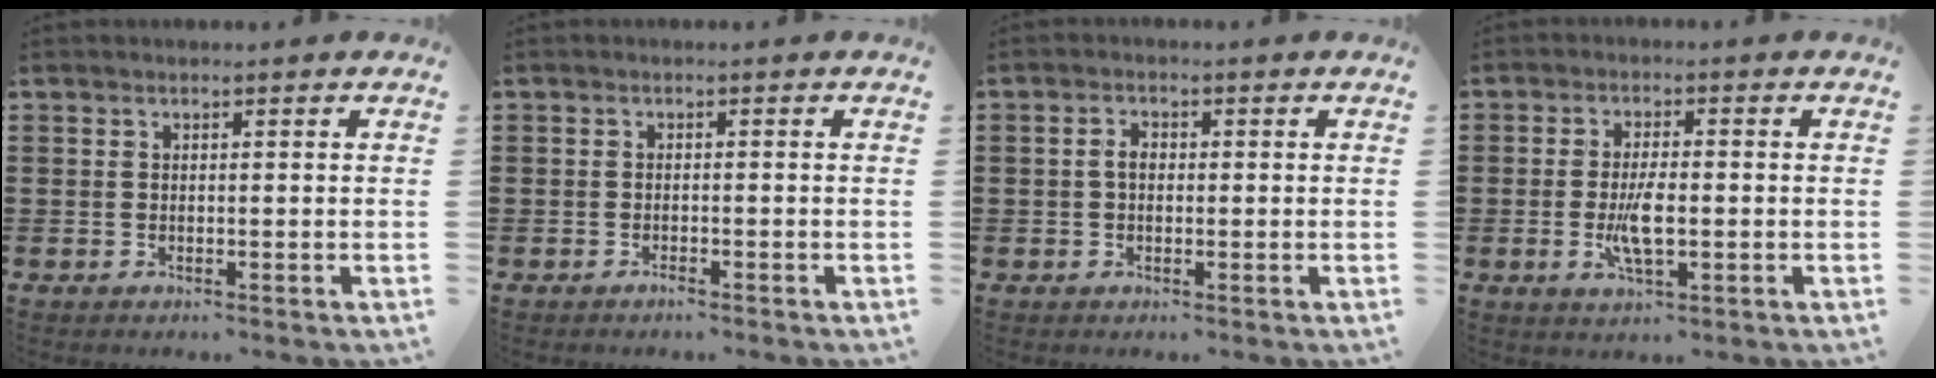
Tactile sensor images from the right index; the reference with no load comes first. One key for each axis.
{"total": 0.8, "fx": -0.8, "fy": 0.2, "fz": 0.2, "tx": -0.007, "ty": -0.003, "tz": -0.015}
{"total": 2.1, "fx": -0.1, "fy": 1.3, "fz": 1.7, "tx": -0.033, "ty": 0.006, "tz": -0.002}
{"total": 5.5, "fx": -0.9, "fy": 1.9, "fz": 5.1, "tx": -0.107, "ty": -0.004, "tz": -0.021}